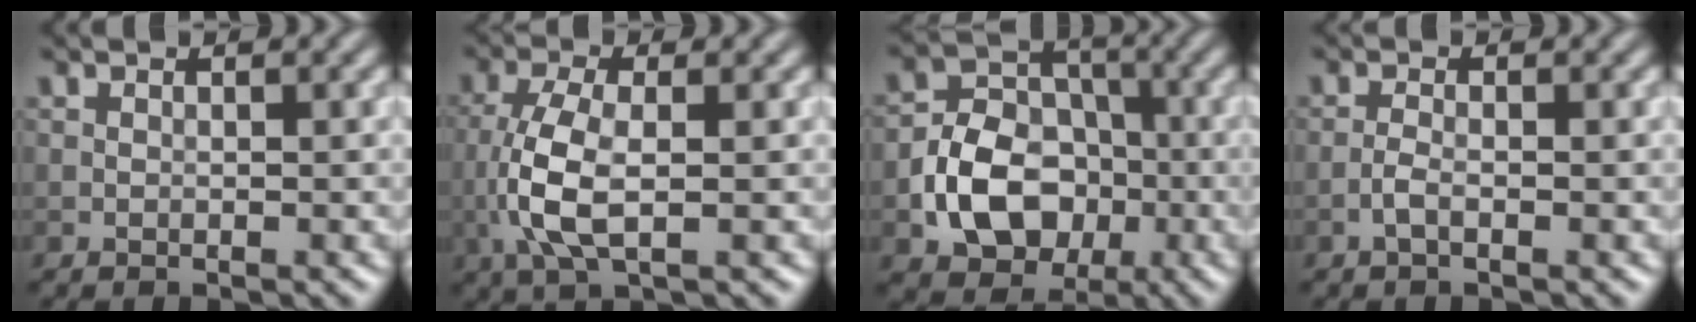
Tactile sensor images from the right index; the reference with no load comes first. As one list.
[{"total": 5.4, "force": [-0.7, 2.3, 4.8], "torque": [-0.113, -0.001, -0.014]}, {"total": 7.5, "force": [-2.3, 5.7, 4.3], "torque": [-0.071, -0.003, -0.044]}, {"total": 1.2, "force": [-0.6, 0.4, 1.0], "torque": [-0.024, 0.002, -0.015]}]